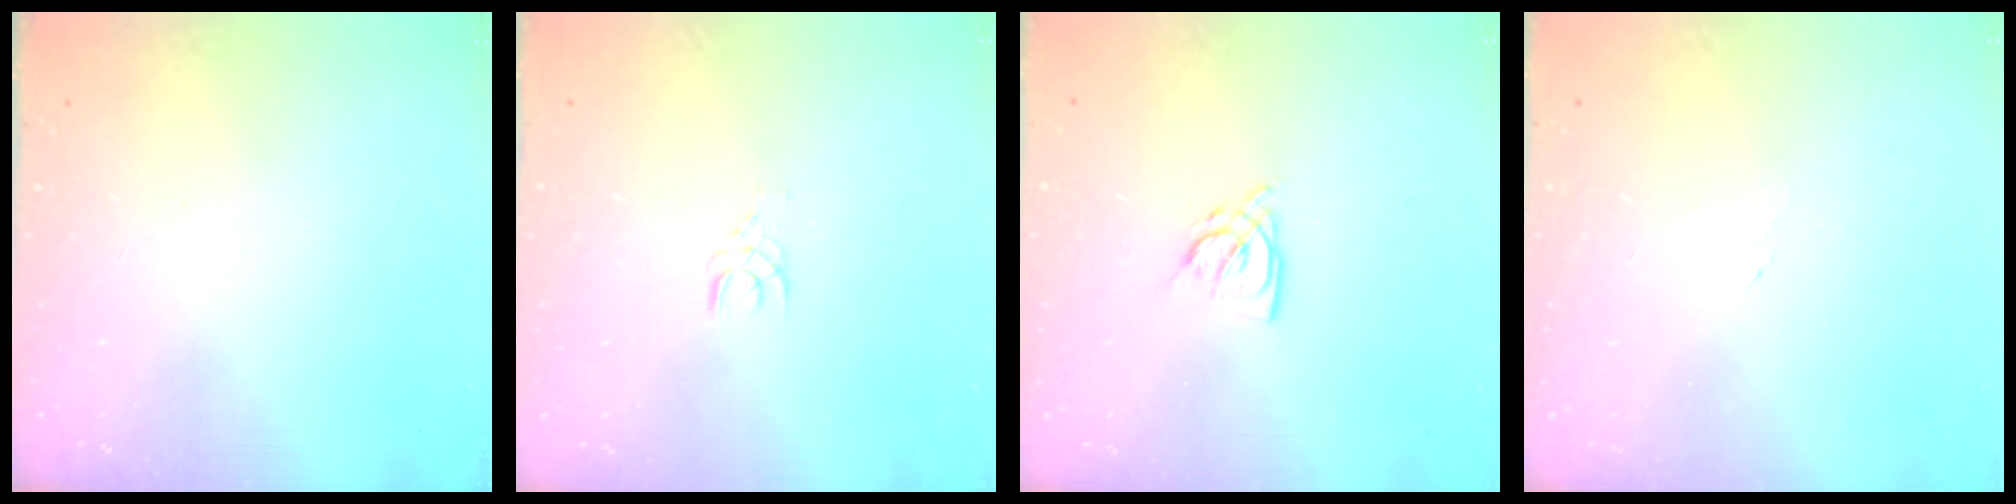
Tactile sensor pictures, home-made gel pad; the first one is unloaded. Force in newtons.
{"total": 3.2, "press": 3.2, "slide": 0.4}
{"total": 4.7, "press": 4.7, "slide": 0.2}
{"total": 1.2, "press": 1.2, "slide": 0.3}